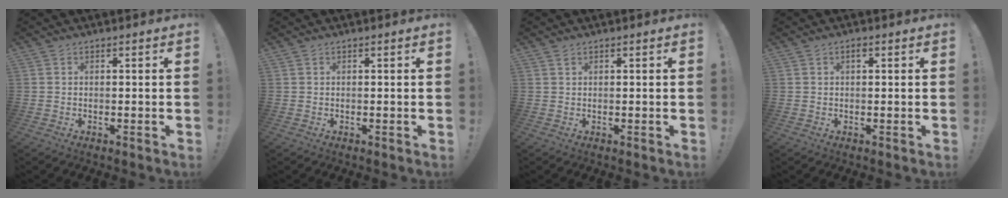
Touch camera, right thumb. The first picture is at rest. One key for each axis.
{"total": 0.0}
{"total": 0.8, "fx": 0.6, "fy": 0.3, "fz": 0.4, "tx": -0.006, "ty": 0.000, "tz": 0.010}
{"total": 1.2, "fx": 0.5, "fy": 0.5, "fz": 0.9, "tx": -0.018, "ty": 0.003, "tz": 0.007}